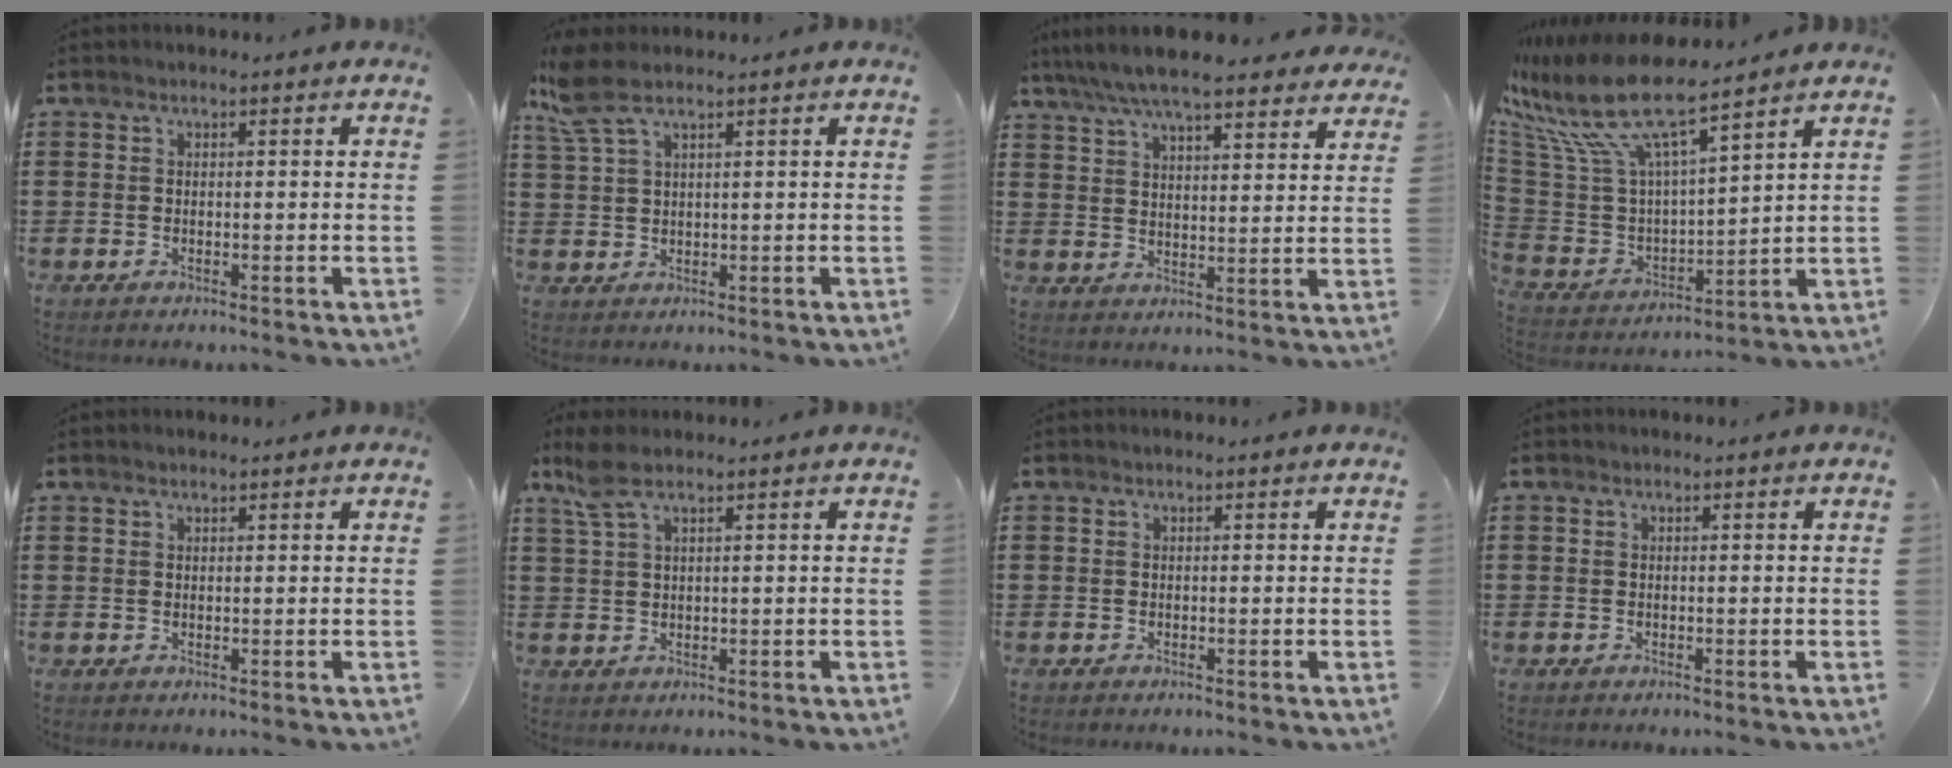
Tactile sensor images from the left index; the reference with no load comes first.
{"total": 4.6, "force": [2.8, 1.3, 3.4], "torque": [-0.091, -0.004, 0.047]}
{"total": 7.4, "force": [6.7, 0.7, 2.9], "torque": [-0.080, -0.025, 0.121]}
{"total": 11.8, "force": [8.6, 2.3, 7.7], "torque": [-0.198, -0.059, 0.144]}
{"total": 0.7, "force": [0.7, 0.0, 0.3], "torque": [-0.006, -0.001, 0.013]}
{"total": 3.4, "force": [1.9, 0.8, 2.7], "torque": [-0.065, -0.002, 0.032]}
{"total": 0.0}
{"total": 0.0}